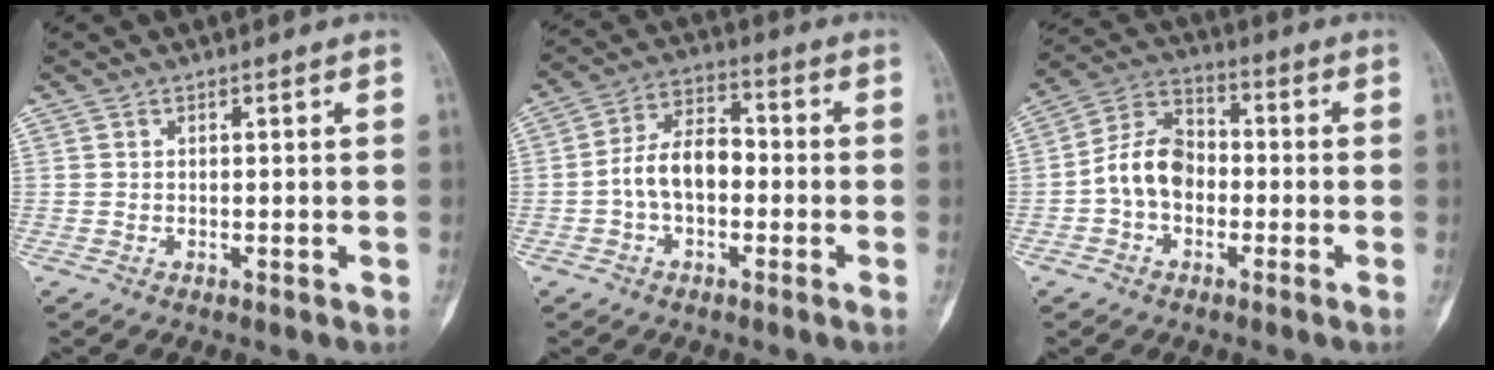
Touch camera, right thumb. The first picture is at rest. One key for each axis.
{"total": 9.4, "fx": -1.5, "fy": 5.5, "fz": 7.5, "tx": -0.128, "ty": 0.036, "tz": -0.038}
{"total": 9.5, "fx": -1.8, "fy": 6.6, "fz": 6.7, "tx": -0.114, "ty": 0.036, "tz": -0.047}